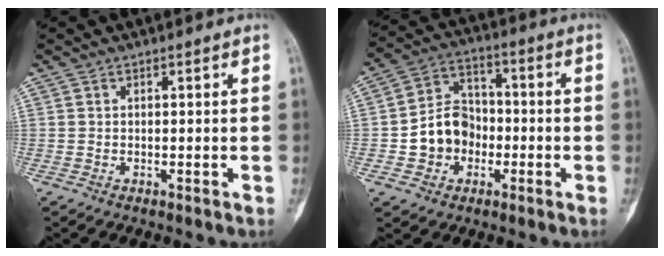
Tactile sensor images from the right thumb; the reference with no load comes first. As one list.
[{"total": 10.3, "force": [-2.3, 8.7, 5.2], "torque": [-0.058, 0.037, -0.046]}]